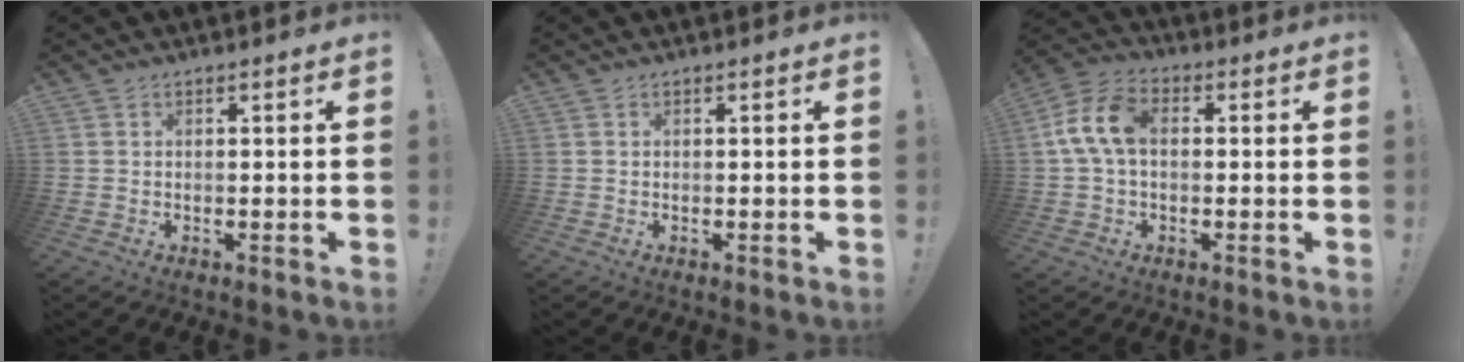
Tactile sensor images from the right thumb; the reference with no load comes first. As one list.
[{"total": 0.0}, {"total": 10.3, "force": [0.8, 6.5, 7.9], "torque": [-0.154, 0.013, 0.020]}]